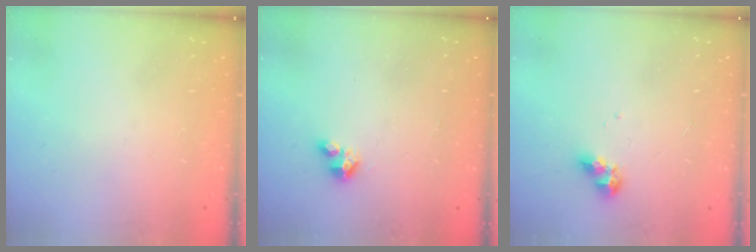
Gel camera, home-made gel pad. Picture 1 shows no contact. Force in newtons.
{"total": 2.8, "press": 2.8, "slide": 0.2}
{"total": 7.4, "press": 7.4, "slide": 0.9}